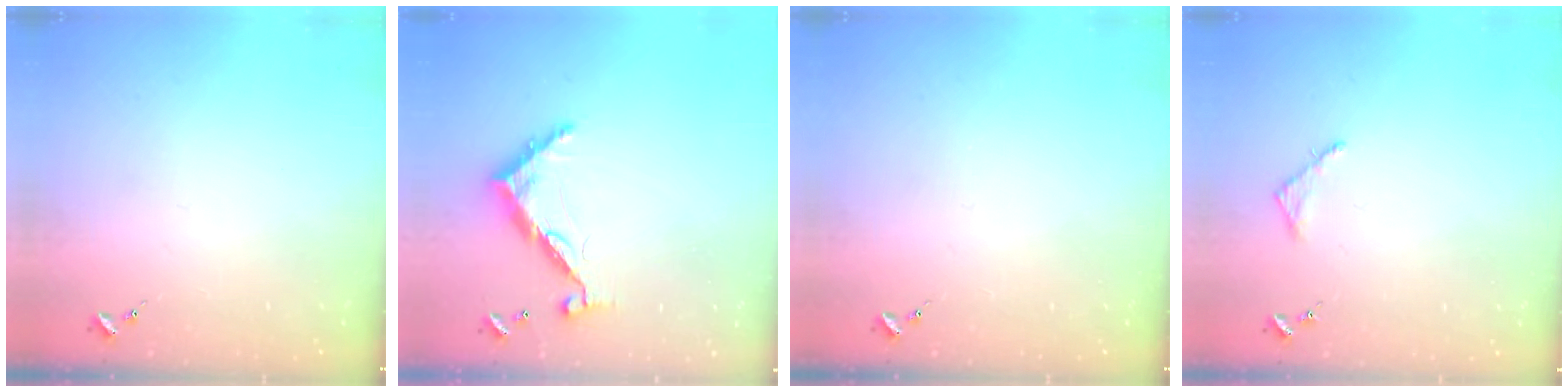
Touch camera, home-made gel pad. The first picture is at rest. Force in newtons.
{"total": 10.8, "press": 10.8, "slide": 0.9}
{"total": 0.0}
{"total": 2.7, "press": 2.7, "slide": 0.3}